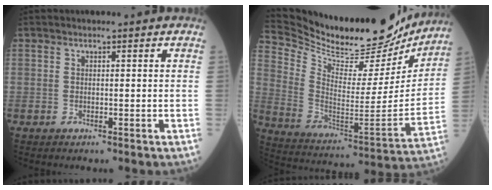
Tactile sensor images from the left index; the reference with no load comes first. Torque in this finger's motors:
{"motor_torque": [0.94, -1.20, 0.10, -0.01]}